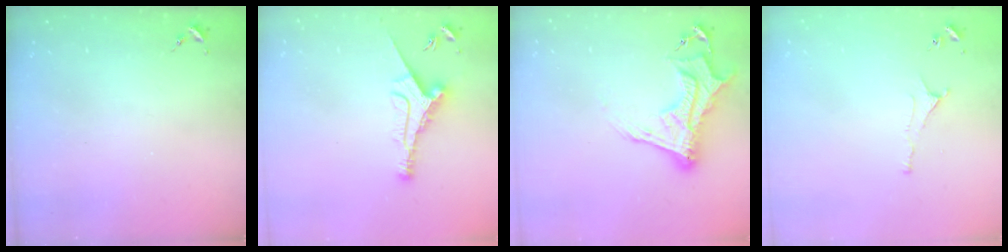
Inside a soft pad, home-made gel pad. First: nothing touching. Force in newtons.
{"total": 10.3, "press": 10.3, "slide": 0.2}
{"total": 15.2, "press": 15.1, "slide": 1.2}
{"total": 3.8, "press": 3.8, "slide": 0.8}